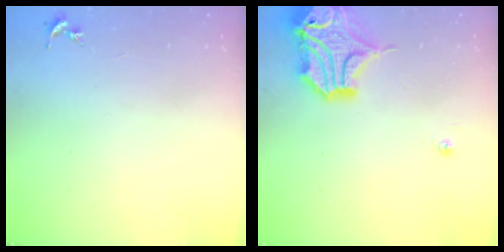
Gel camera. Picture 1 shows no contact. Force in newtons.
{"total": 18.1, "press": 17.9, "slide": 2.5}